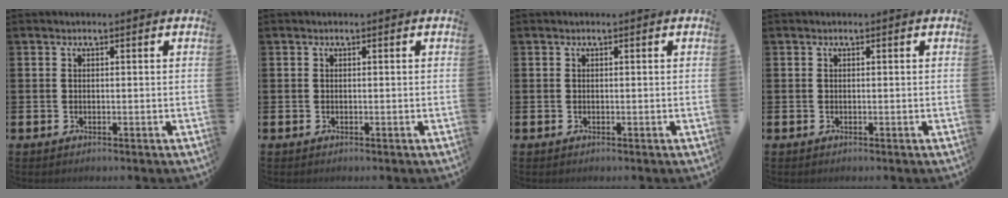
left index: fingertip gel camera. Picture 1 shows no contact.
{"total": 0.0}
{"total": 0.0}
{"total": 0.0}